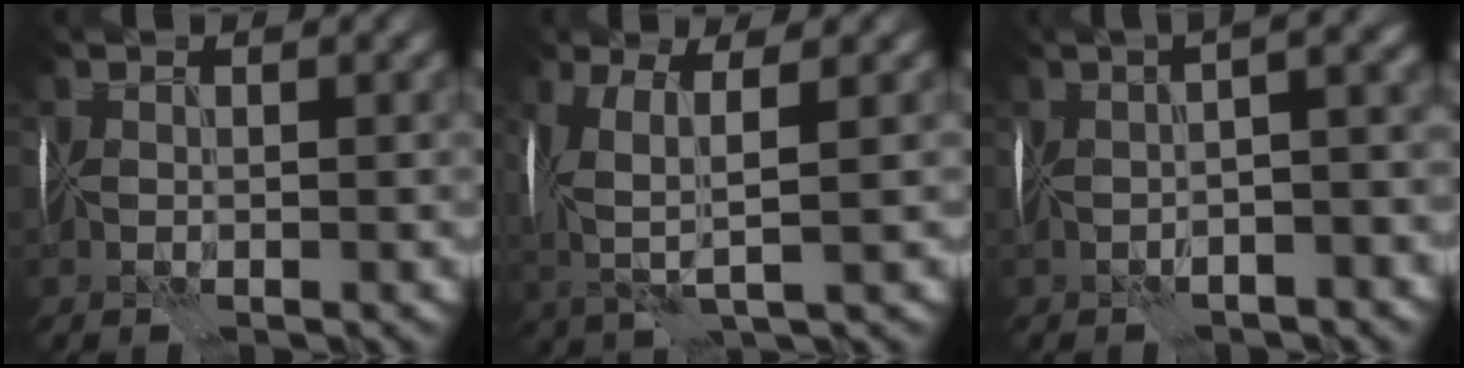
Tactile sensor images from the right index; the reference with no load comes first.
{"total": 4.9, "force": [0.7, 1.4, 4.6], "torque": [-0.111, 0.004, 0.014]}
{"total": 6.2, "force": [-0.3, 2.1, 5.8], "torque": [-0.053, 0.017, -0.004]}